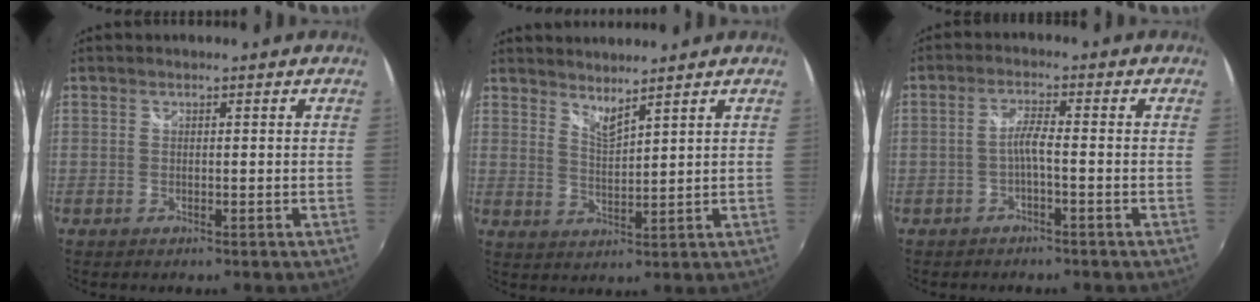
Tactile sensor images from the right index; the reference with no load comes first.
{"total": 4.2, "force": [3.9, -0.2, 1.5], "torque": [-0.026, -0.007, 0.063]}
{"total": 2.8, "force": [-1.4, -0.1, 2.4], "torque": [-0.051, 0.004, -0.027]}